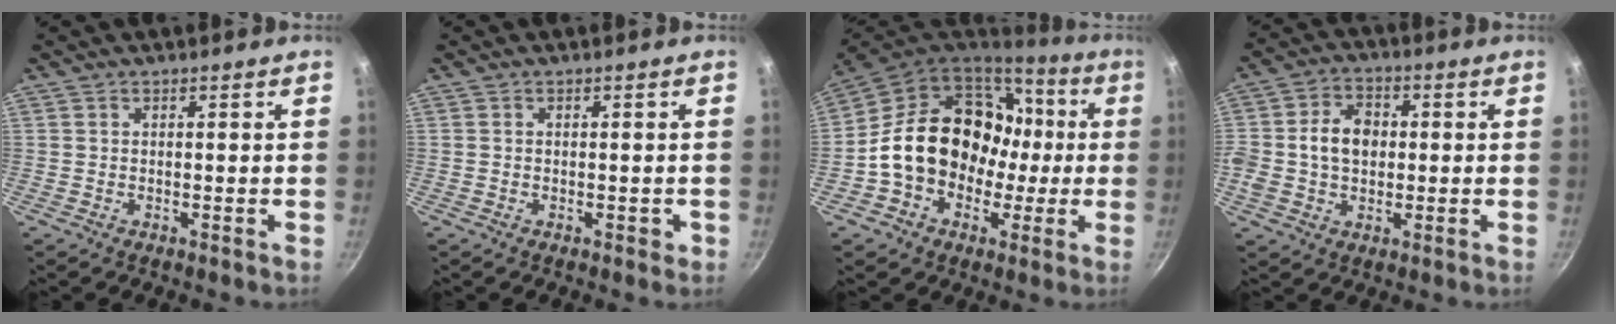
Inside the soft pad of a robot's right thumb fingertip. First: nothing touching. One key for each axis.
{"total": 1.2, "fx": -0.4, "fy": 0.9, "fz": 0.7, "tx": -0.005, "ty": 0.005, "tz": -0.005}
{"total": 21.4, "fx": -0.1, "fy": 17.2, "fz": 12.8, "tx": -0.181, "ty": 0.063, "tz": 0.007}
{"total": 9.5, "fx": 0.3, "fy": 7.3, "fz": 6.2, "tx": -0.091, "ty": 0.015, "tz": -0.006}